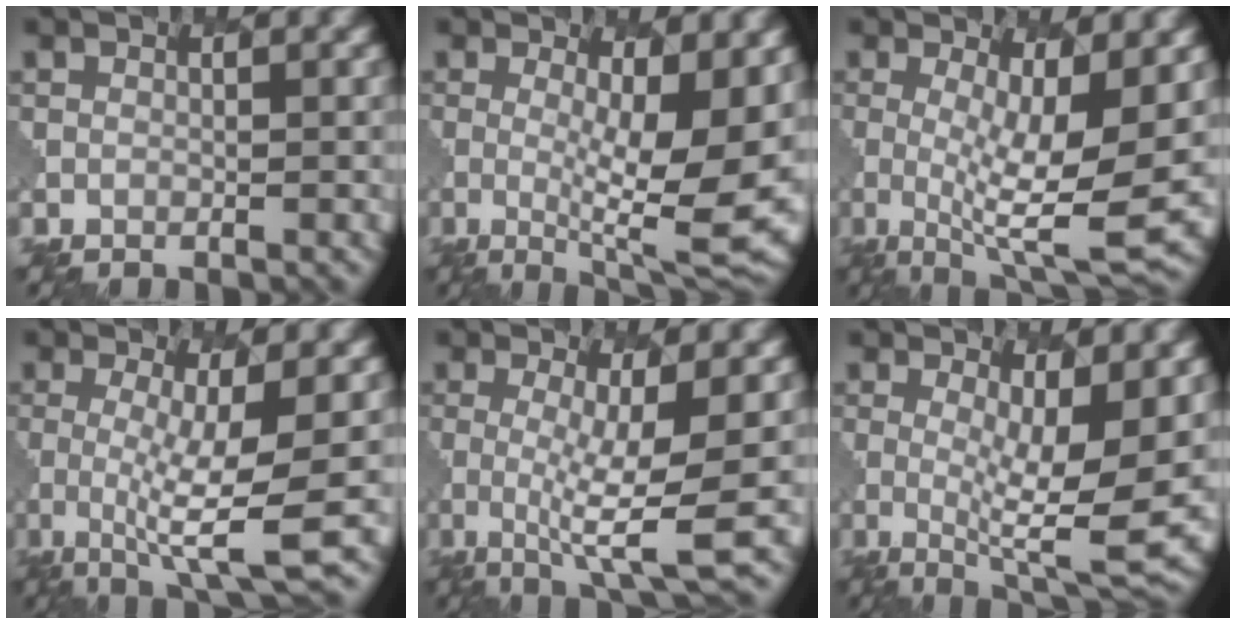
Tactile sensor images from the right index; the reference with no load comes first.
{"total": 10.9, "force": [0.4, 3.1, 10.5], "torque": [-0.139, -0.020, 0.009]}
{"total": 8.7, "force": [-0.2, 2.3, 8.4], "torque": [-0.136, -0.013, -0.003]}
{"total": 6.0, "force": [-0.5, 1.0, 5.9], "torque": [-0.107, -0.013, -0.012]}
{"total": 5.8, "force": [-0.3, 1.0, 5.7], "torque": [-0.104, -0.014, -0.006]}
{"total": 8.7, "force": [0.4, 2.3, 8.3], "torque": [-0.132, -0.016, 0.010]}